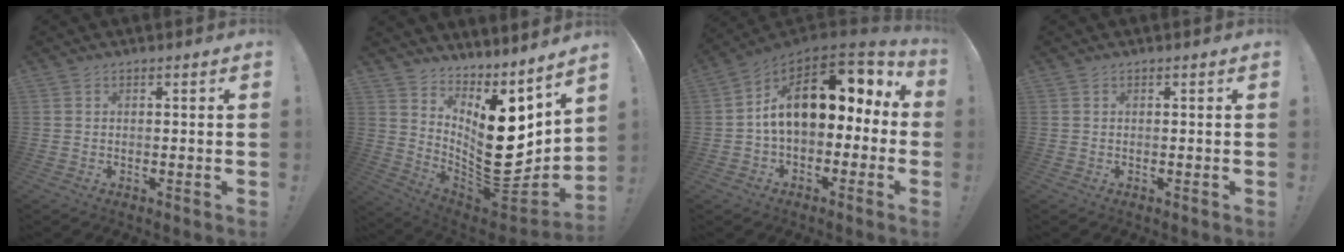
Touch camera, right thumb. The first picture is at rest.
{"total": 17.9, "force": [2.3, 9.8, 14.8], "torque": [-0.190, -0.049, 0.053]}
{"total": 17.7, "force": [4.1, 9.6, 14.4], "torque": [-0.220, -0.008, 0.076]}
{"total": 0.0}